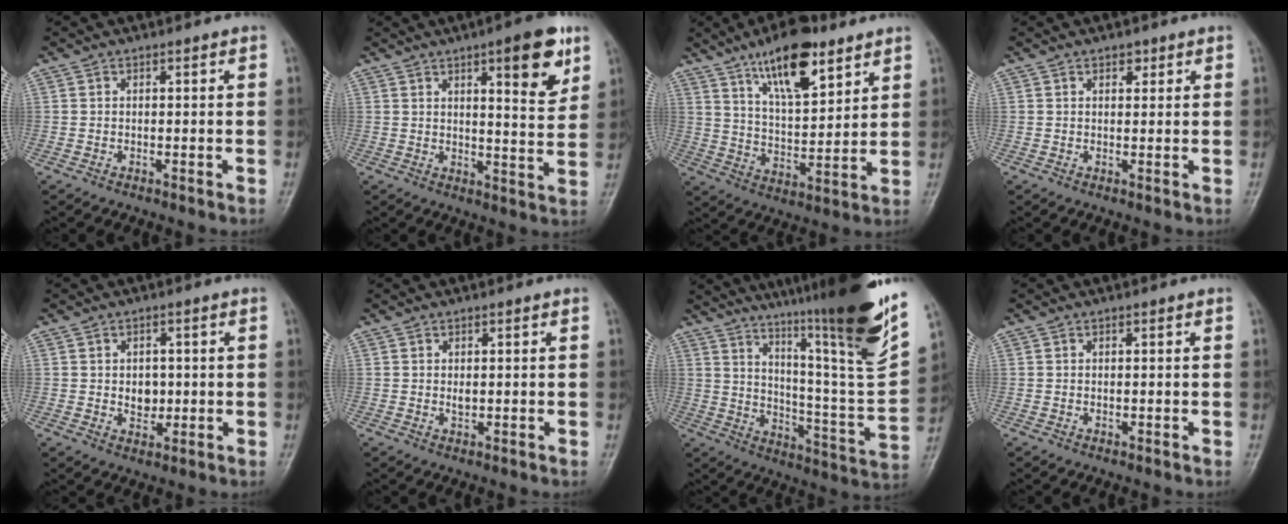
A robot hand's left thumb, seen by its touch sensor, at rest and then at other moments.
{"total": 11.3, "force": [5.8, 3.1, 9.2], "torque": [-0.104, -0.029, 0.076]}
{"total": 15.2, "force": [9.4, 5.7, 10.5], "torque": [-0.143, -0.049, 0.161]}
{"total": 2.0, "force": [1.2, 1.2, 1.1], "torque": [-0.004, -0.004, 0.016]}
{"total": 4.3, "force": [0.1, 3.3, 2.7], "torque": [-0.021, -0.001, 0.007]}
{"total": 2.4, "force": [0.4, 1.3, 1.9], "torque": [-0.027, -0.006, 0.009]}
{"total": 28.6, "force": [18.6, 2.6, 21.5], "torque": [-0.310, -0.096, 0.278]}
{"total": 0.6, "force": [0.2, 0.4, 0.5], "torque": [-0.006, -0.001, 0.004]}